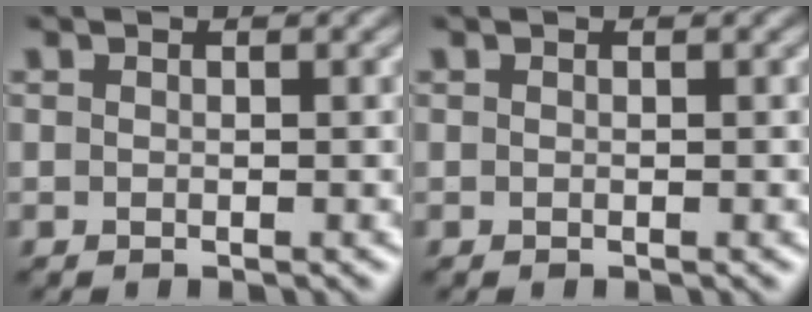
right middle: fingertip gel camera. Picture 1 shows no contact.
{"total": 0.0}